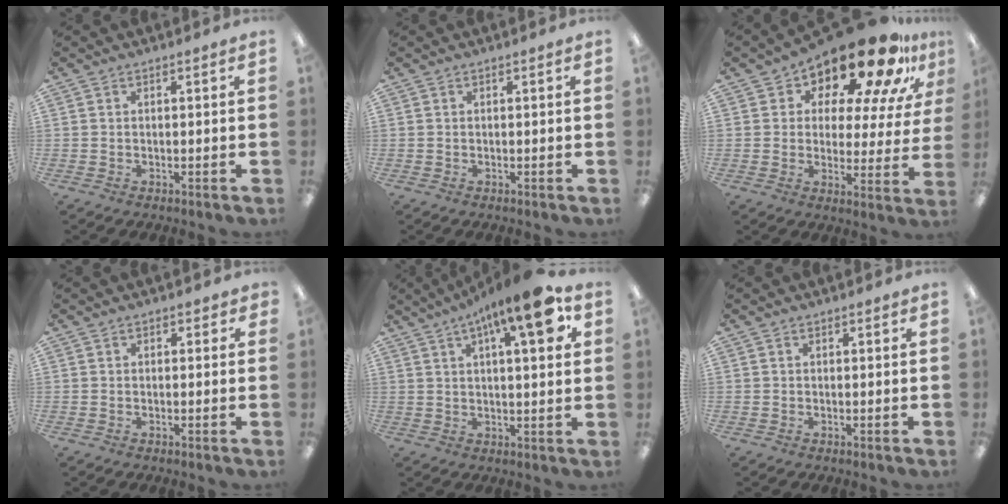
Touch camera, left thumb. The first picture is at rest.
{"total": 0.0}
{"total": 17.9, "force": [14.2, 5.9, 9.2], "torque": [-0.152, -0.113, 0.238]}
{"total": 1.0, "force": [0.1, 0.9, 0.5], "torque": [-0.001, 0.001, -0.001]}
{"total": 14.4, "force": [7.0, 3.6, 12.0], "torque": [-0.180, -0.026, 0.106]}
{"total": 0.0}